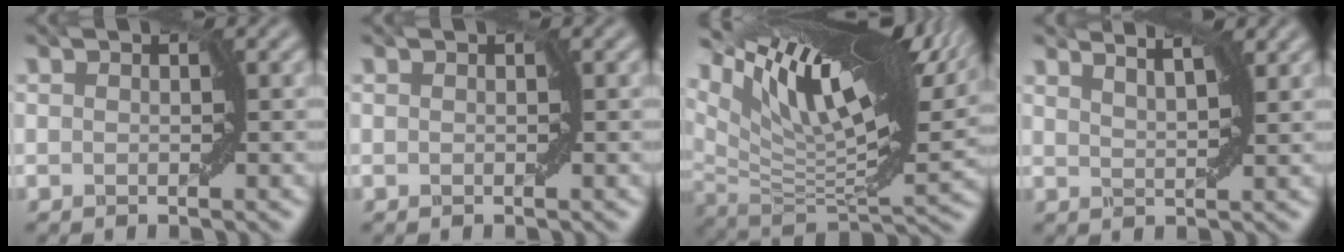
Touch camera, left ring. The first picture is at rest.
{"total": 0.0}
{"total": 15.0, "force": [9.2, 3.8, 11.3], "torque": [-0.205, 0.022, 0.167]}
{"total": 3.7, "force": [3.2, 0.8, 1.8], "torque": [-0.021, 0.015, 0.021]}